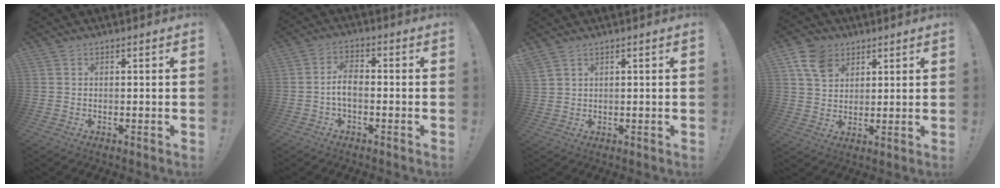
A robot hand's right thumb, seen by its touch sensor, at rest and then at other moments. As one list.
[{"total": 5.7, "force": [-1.3, 2.6, 4.8], "torque": [-0.100, 0.004, -0.022]}, {"total": 2.3, "force": [1.8, 0.7, 1.3], "torque": [-0.030, -0.005, 0.035]}, {"total": 9.7, "force": [5.3, 7.0, 4.2], "torque": [-0.074, -0.017, 0.106]}]